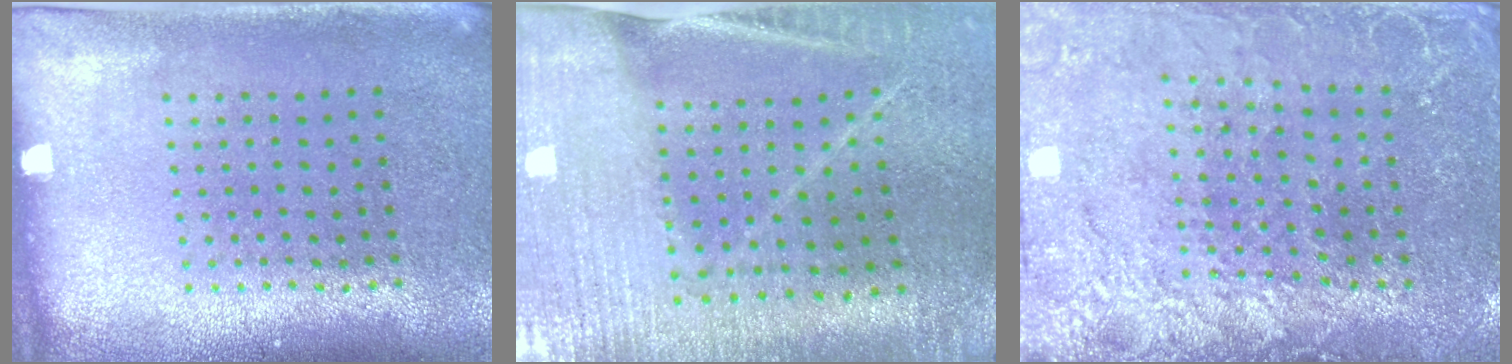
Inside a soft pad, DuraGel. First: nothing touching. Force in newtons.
{"total": 1.7, "press": 1.7, "slide": 0.1}
{"total": 2.7, "press": 2.7, "slide": 0.5}